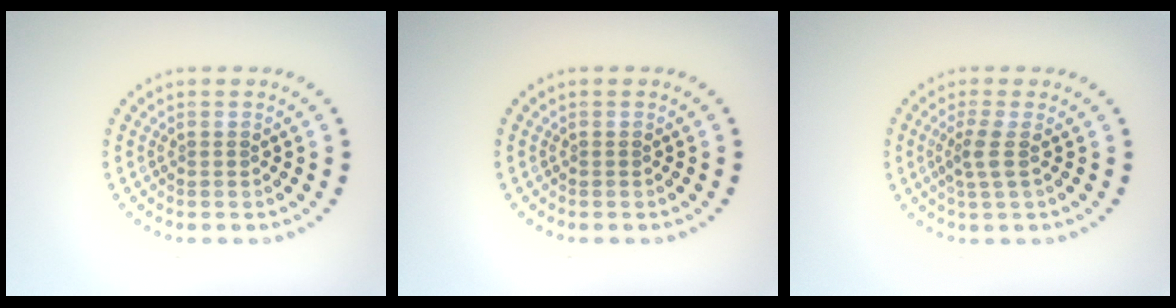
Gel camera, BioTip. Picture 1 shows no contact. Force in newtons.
{"total": 0.0}
{"total": 2.1, "press": 1.6, "slide": 1.3}